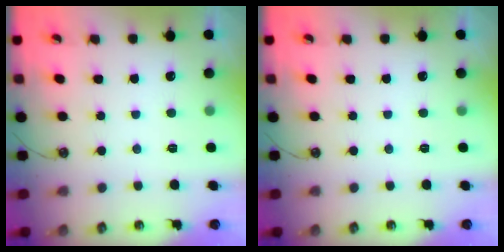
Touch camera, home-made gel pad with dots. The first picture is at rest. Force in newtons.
{"total": 0.0}